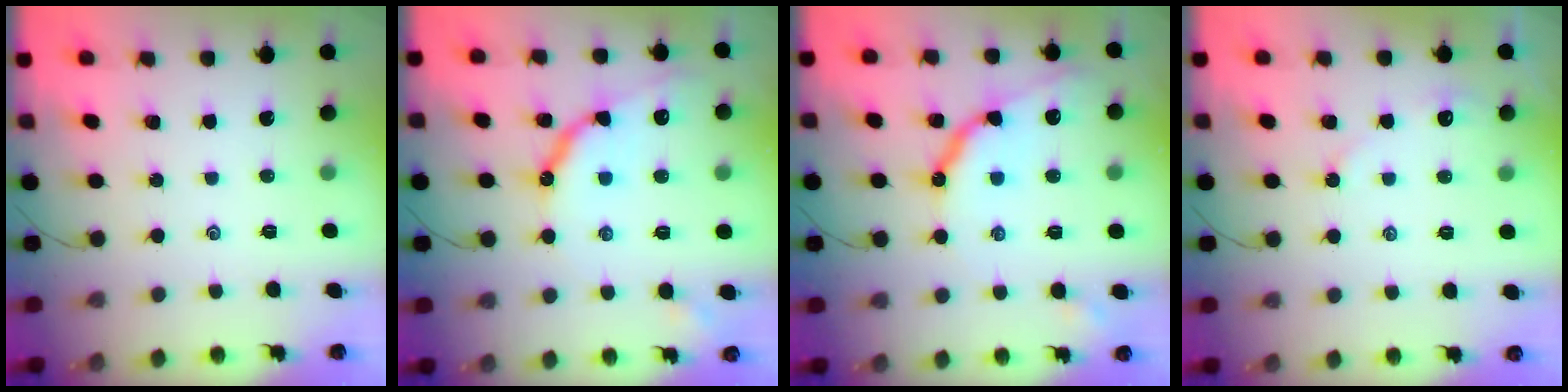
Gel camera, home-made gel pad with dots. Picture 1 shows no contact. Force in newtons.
{"total": 11.1, "press": 11.1, "slide": 0.9}
{"total": 11.5, "press": 11.5, "slide": 0.8}
{"total": 2.9, "press": 2.9, "slide": 0.5}